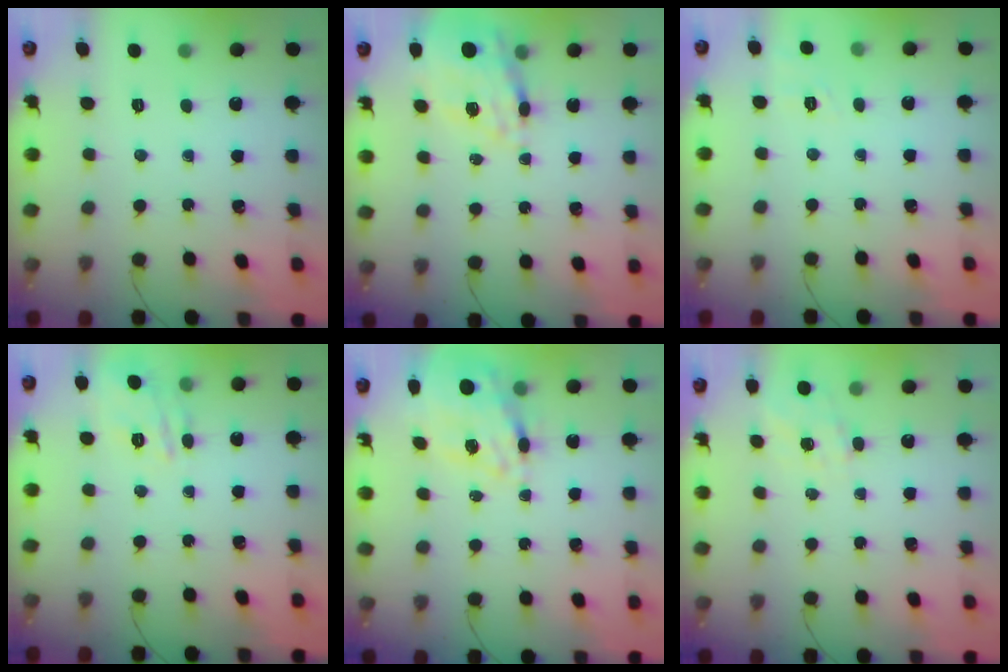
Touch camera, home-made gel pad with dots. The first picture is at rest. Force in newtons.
{"total": 17.7, "press": 17.3, "slide": 3.8}
{"total": 1.8, "press": 0.4, "slide": 1.7}
{"total": 4.2, "press": 4.1, "slide": 0.8}
{"total": 17.4, "press": 16.9, "slide": 4.1}
{"total": 2.2, "press": 1.9, "slide": 1.2}